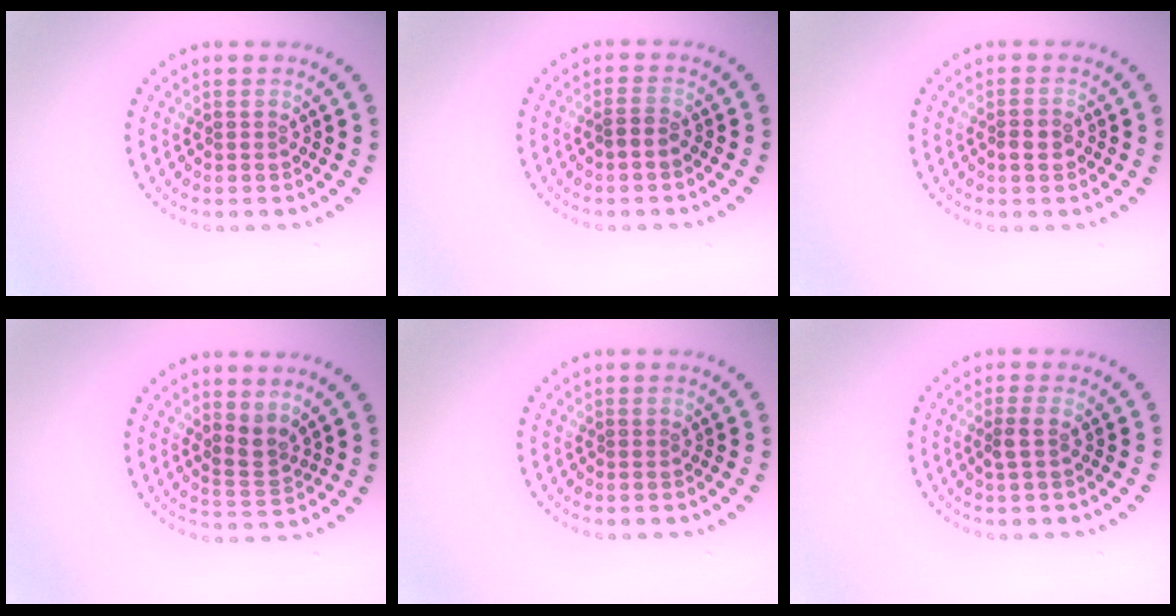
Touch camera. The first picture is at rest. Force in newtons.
{"total": 1.2, "press": 1.0, "slide": 0.5}
{"total": 1.2, "press": 1.2, "slide": 0.2}
{"total": 2.3, "press": 1.5, "slide": 1.7}
{"total": 0.0}
{"total": 1.3, "press": 1.0, "slide": 0.7}